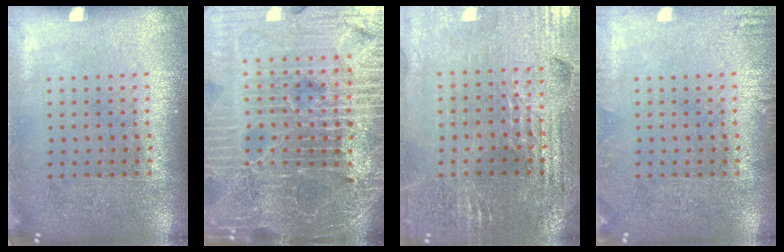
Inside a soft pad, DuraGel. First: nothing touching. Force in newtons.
{"total": 6.1, "press": 5.5, "slide": 2.5}
{"total": 2.8, "press": 2.7, "slide": 0.5}
{"total": 1.1, "press": 1.1, "slide": 0.2}